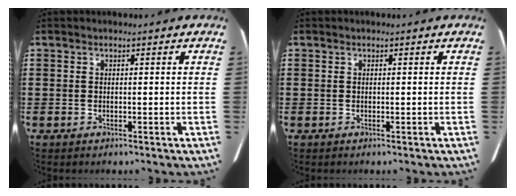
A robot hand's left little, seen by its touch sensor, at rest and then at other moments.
{"total": 0.0}